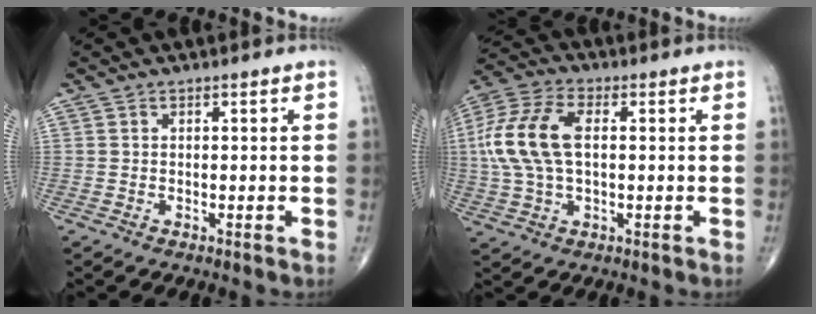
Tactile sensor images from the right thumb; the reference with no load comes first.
{"total": 13.7, "force": [1.3, 7.5, 11.4], "torque": [-0.252, 0.020, 0.021]}